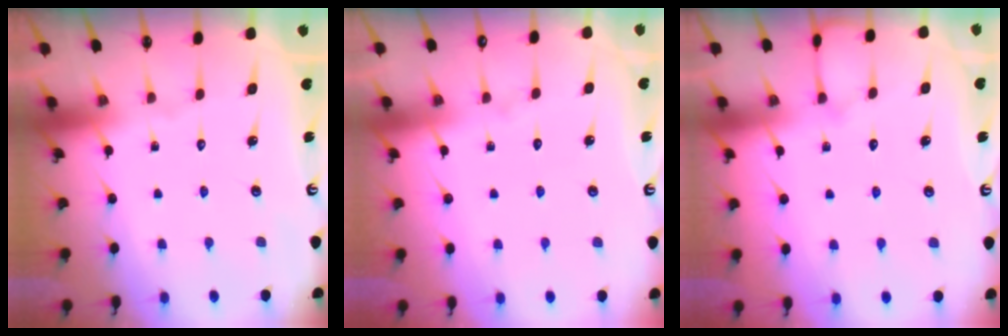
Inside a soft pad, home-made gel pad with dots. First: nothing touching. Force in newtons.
{"total": 3.4, "press": 3.4, "slide": 0.2}
{"total": 3.7, "press": 3.7, "slide": 0.4}